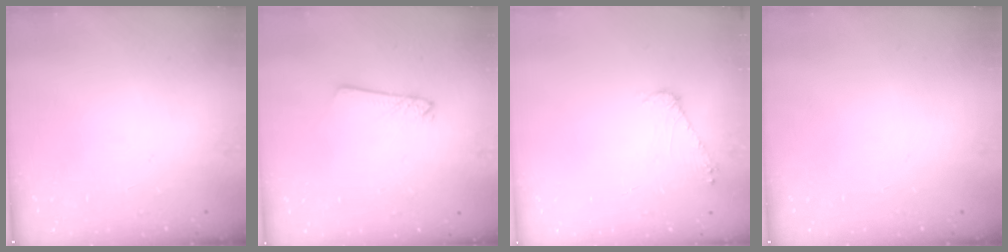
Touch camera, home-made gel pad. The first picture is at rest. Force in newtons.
{"total": 2.1, "press": 2.1, "slide": 0.2}
{"total": 5.8, "press": 5.8, "slide": 0.7}
{"total": 0.0}